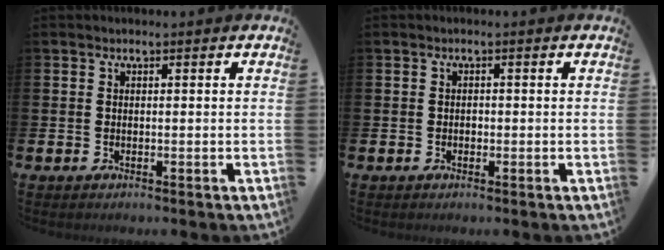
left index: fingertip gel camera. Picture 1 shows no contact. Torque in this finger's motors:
{"motor_torque": [-0.19, 0.09, -0.06, -0.01]}